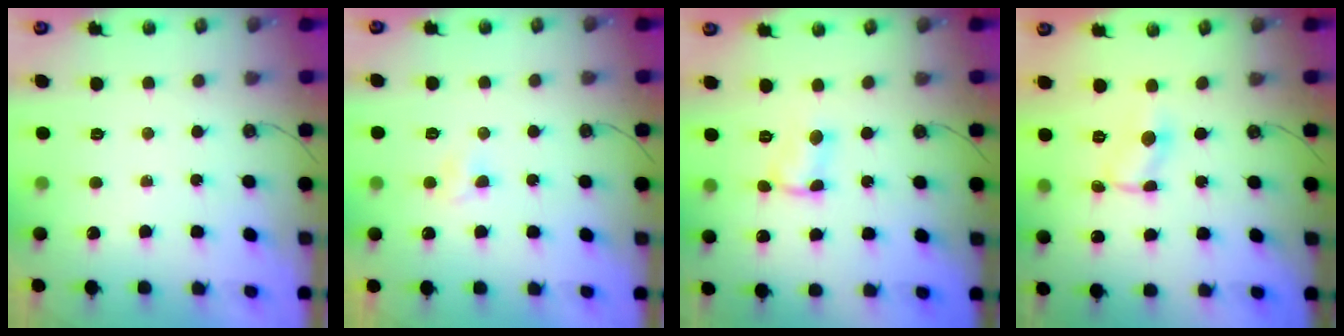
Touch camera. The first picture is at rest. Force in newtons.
{"total": 3.0, "press": 2.9, "slide": 0.4}
{"total": 2.2, "press": 2.2, "slide": 0.1}
{"total": 1.5, "press": 1.5, "slide": 0.1}